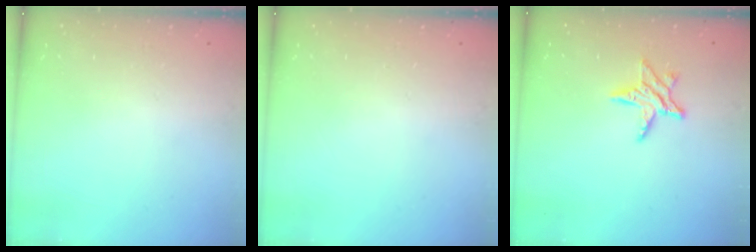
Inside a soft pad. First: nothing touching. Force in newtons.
{"total": 0.0}
{"total": 7.9, "press": 7.9, "slide": 0.3}